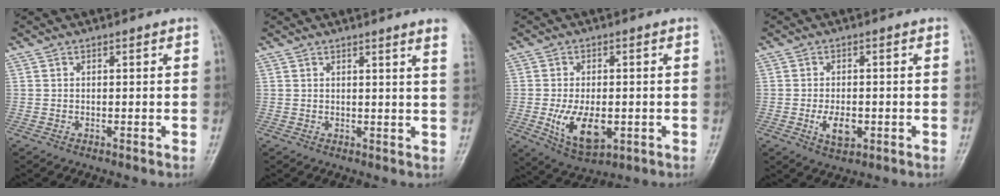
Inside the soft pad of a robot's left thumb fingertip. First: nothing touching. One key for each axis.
{"total": 4.7, "fx": 3.4, "fy": -0.8, "fz": 3.2, "tx": -0.040, "ty": -0.015, "tz": 0.031}
{"total": 9.7, "fx": -2.1, "fy": 5.3, "fz": 7.9, "tx": -0.133, "ty": -0.007, "tz": -0.024}
{"total": 4.8, "fx": -1.3, "fy": 2.7, "fz": 3.8, "tx": -0.062, "ty": -0.001, "tz": -0.017}